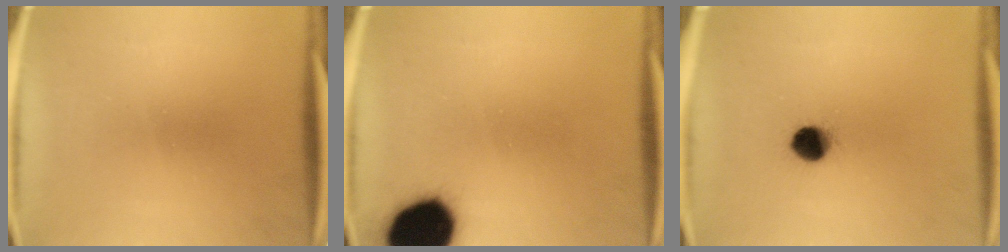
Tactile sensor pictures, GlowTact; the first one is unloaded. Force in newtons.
{"total": 19.0}
{"total": 6.2}